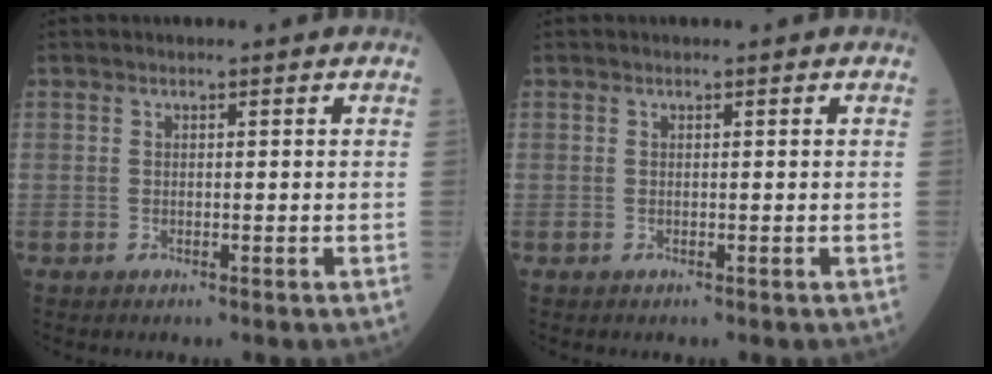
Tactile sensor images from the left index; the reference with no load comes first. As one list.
[{"total": 0.0}]